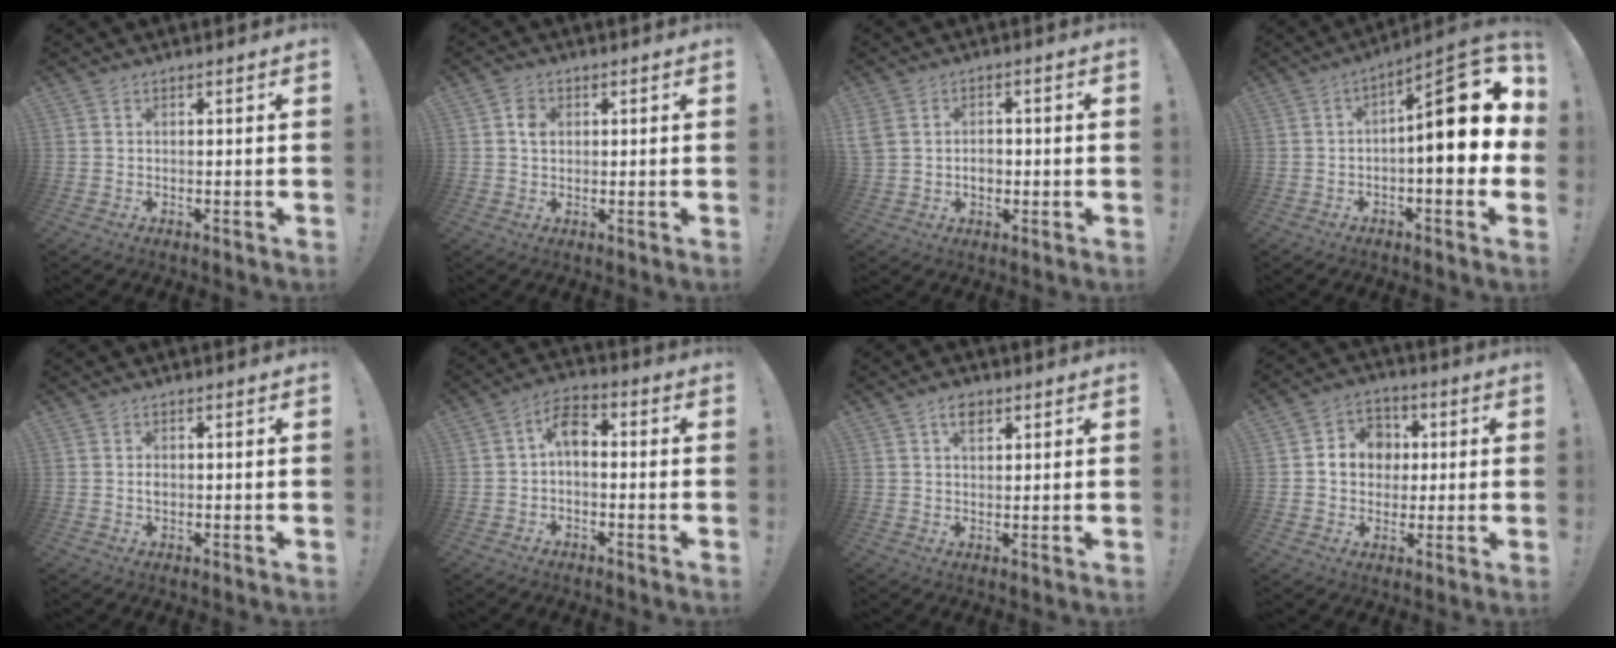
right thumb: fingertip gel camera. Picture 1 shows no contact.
{"total": 3.4, "force": [0.5, 2.8, 1.9], "torque": [-0.023, 0.001, 0.007]}
{"total": 5.6, "force": [-0.3, 4.9, 2.8], "torque": [-0.052, 0.007, -0.004]}
{"total": 18.3, "force": [1.9, 6.3, 17.1], "torque": [-0.220, -0.007, 0.027]}
{"total": 0.9, "force": [-0.3, 0.6, 0.6], "torque": [-0.005, -0.002, -0.008]}
{"total": 6.3, "force": [-0.2, 3.5, 5.2], "torque": [-0.096, 0.007, -0.005]}
{"total": 4.4, "force": [2.3, 2.6, 2.7], "torque": [-0.039, -0.002, 0.038]}
{"total": 9.5, "force": [1.0, 8.7, 3.8], "torque": [-0.055, 0.007, 0.026]}